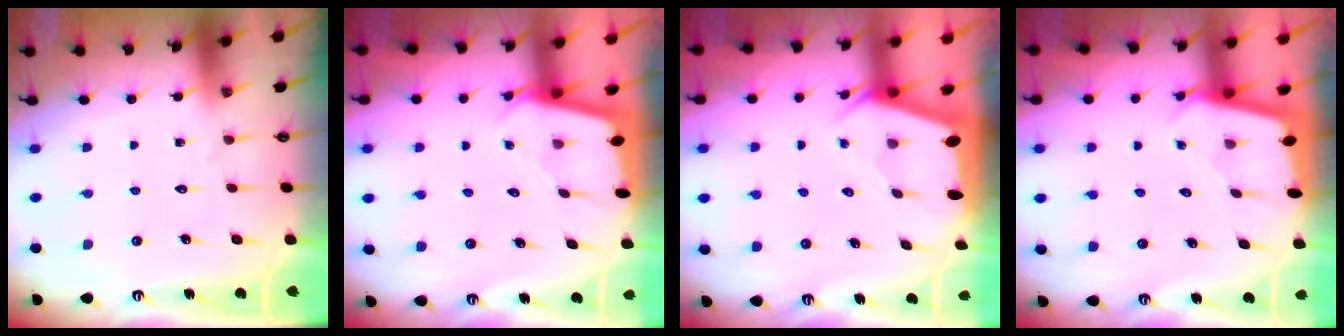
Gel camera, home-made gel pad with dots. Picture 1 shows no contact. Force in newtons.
{"total": 1.8, "press": 1.8, "slide": 0.2}
{"total": 2.9, "press": 2.9, "slide": 0.2}
{"total": 1.8, "press": 1.8, "slide": 0.2}